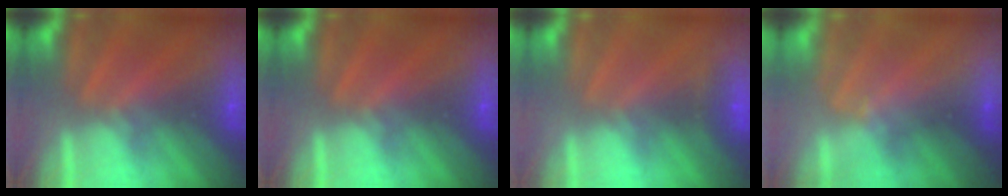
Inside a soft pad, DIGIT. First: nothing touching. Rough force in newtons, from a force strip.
{"total": 0.0}
{"total": 2.3}
{"total": 1.3}